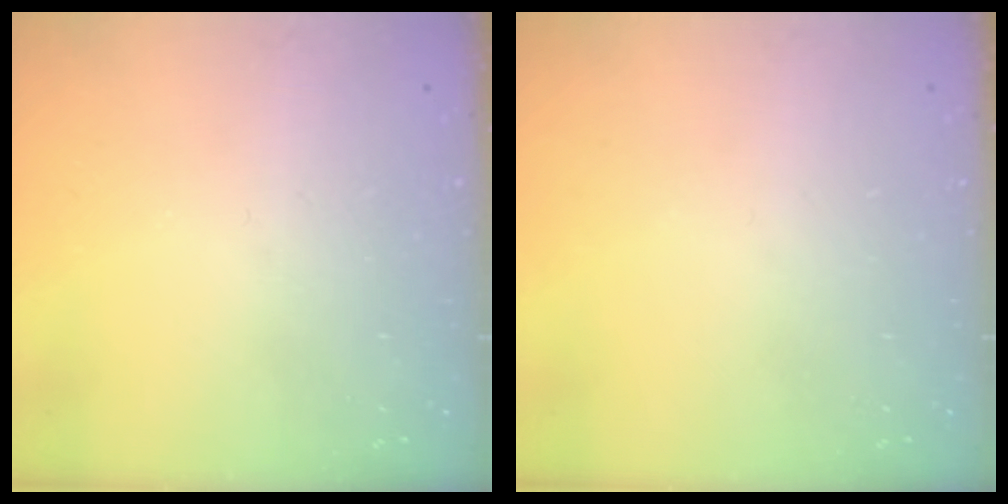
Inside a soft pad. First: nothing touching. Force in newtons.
{"total": 0.0}